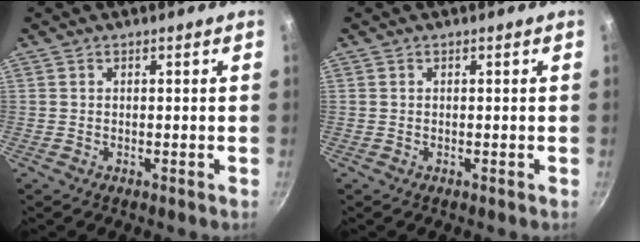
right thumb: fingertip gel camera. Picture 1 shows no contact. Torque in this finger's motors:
{"motor_torque": [0.06, 0.05, -0.09, 0.09, 0.02]}